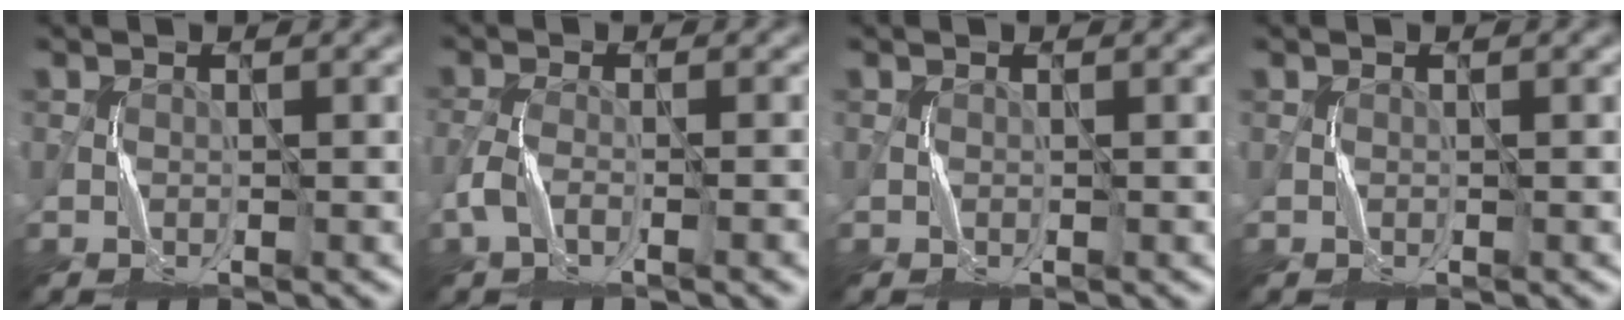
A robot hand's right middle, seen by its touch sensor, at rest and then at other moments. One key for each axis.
{"total": 3.6, "fx": -1.8, "fy": 1.2, "fz": 2.8, "tx": -0.063, "ty": -0.004, "tz": -0.039}
{"total": 0.0}
{"total": 0.0}